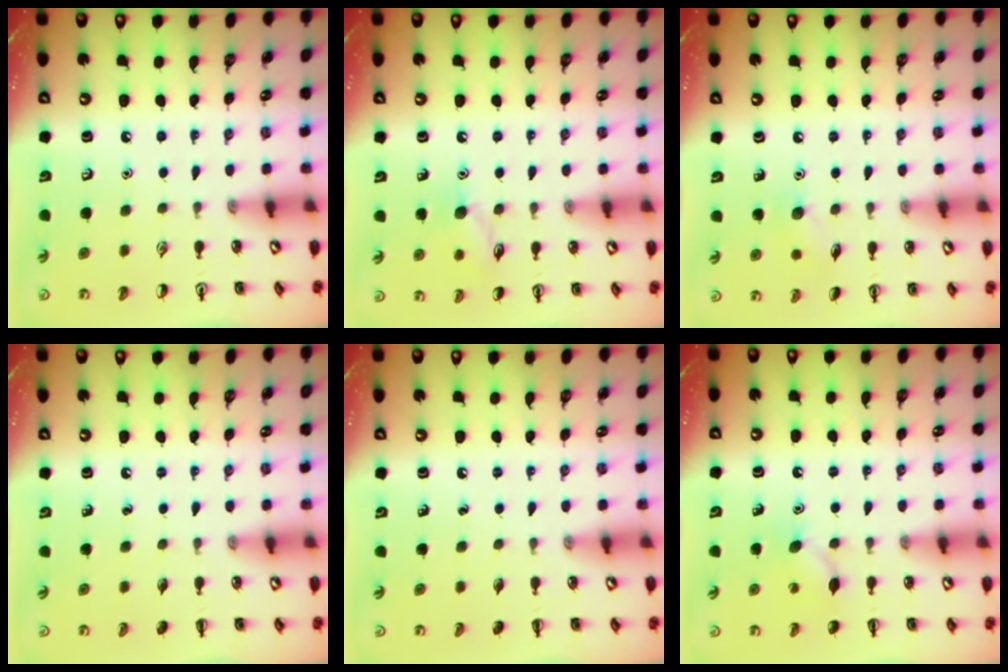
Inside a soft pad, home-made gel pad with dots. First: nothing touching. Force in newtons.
{"total": 7.9, "press": 7.9, "slide": 1.1}
{"total": 6.4, "press": 6.1, "slide": 1.9}
{"total": 0.0}
{"total": 0.0}
{"total": 7.0, "press": 6.8, "slide": 1.6}